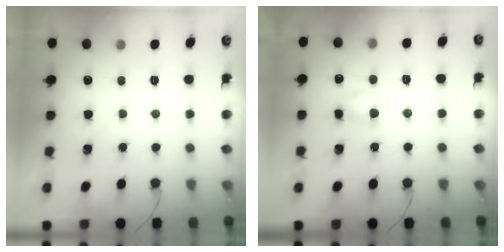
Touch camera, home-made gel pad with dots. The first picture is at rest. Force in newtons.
{"total": 4.0, "press": 3.9, "slide": 0.9}